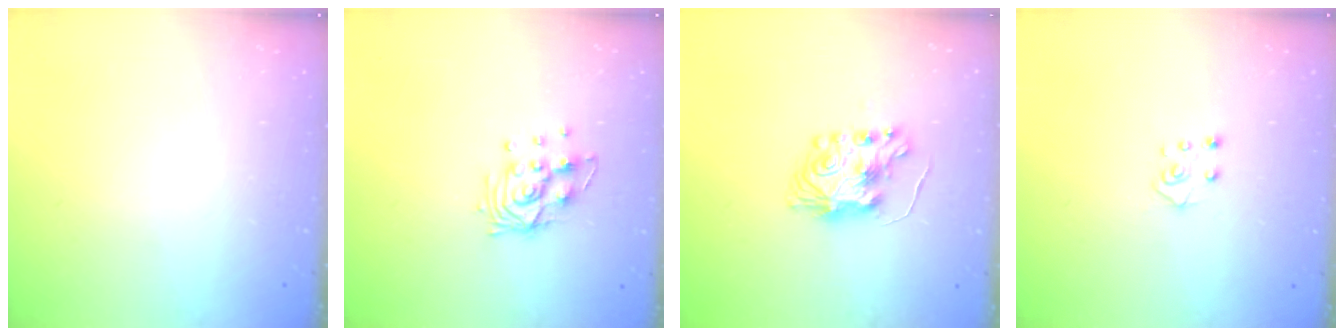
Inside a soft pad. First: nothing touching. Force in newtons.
{"total": 8.9, "press": 8.9, "slide": 0.7}
{"total": 8.8, "press": 8.8, "slide": 0.6}
{"total": 4.8, "press": 4.8, "slide": 0.4}